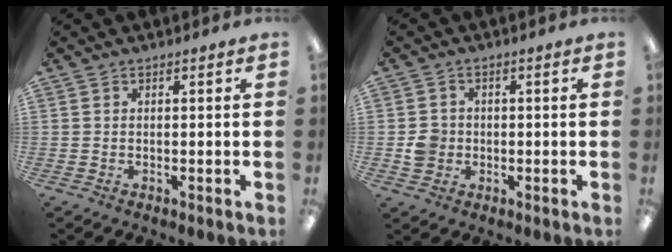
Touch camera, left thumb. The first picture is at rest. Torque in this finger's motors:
{"motor_torque": [-0.08, 0.14, -0.06, 0.00, 0.01]}